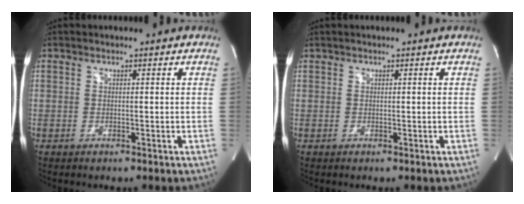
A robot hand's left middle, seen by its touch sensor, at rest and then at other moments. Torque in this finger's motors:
{"motor_torque": [-0.01, 0.01, 0.00, -0.01]}